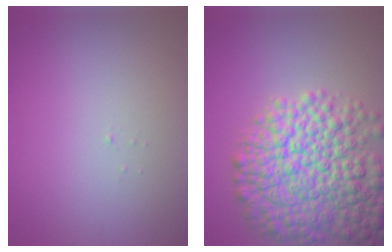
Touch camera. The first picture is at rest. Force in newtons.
{"total": 10.5, "press": 10.5, "slide": 0.5}